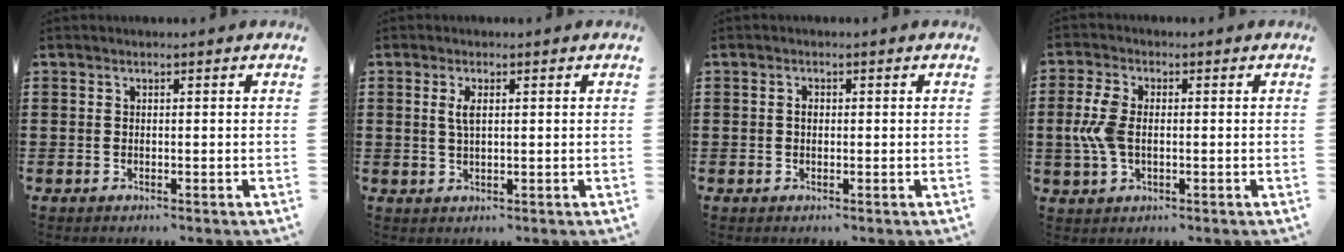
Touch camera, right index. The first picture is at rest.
{"total": 2.3, "force": [0.6, 0.7, 2.1], "torque": [-0.044, 0.004, 0.009]}
{"total": 1.2, "force": [0.0, 0.7, 0.9], "torque": [-0.020, 0.002, 0.000]}
{"total": 5.7, "force": [-0.1, 3.3, 4.7], "torque": [-0.126, -0.003, -0.012]}